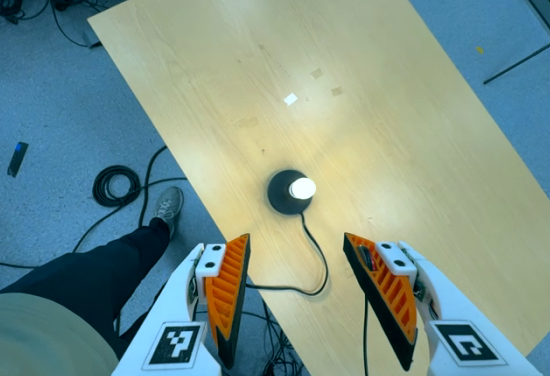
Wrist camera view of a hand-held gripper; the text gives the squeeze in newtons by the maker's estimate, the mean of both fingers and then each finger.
{"total": 0.0}